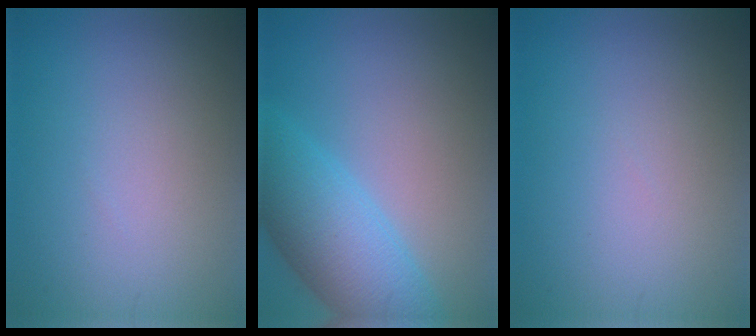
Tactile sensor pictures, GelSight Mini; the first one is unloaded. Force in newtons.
{"total": 7.3, "press": 7.3, "slide": 0.2}
{"total": 0.0}